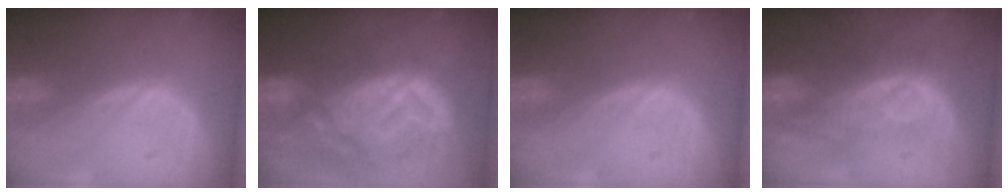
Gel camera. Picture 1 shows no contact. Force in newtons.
{"total": 12.6, "press": 11.2, "slide": 5.8}
{"total": 0.0}
{"total": 9.2, "press": 8.2, "slide": 4.3}